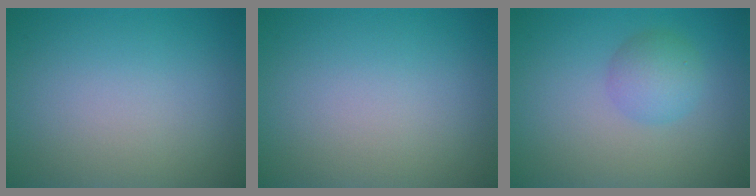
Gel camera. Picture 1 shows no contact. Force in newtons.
{"total": 0.0}
{"total": 2.7, "press": 2.7, "slide": 0.1}